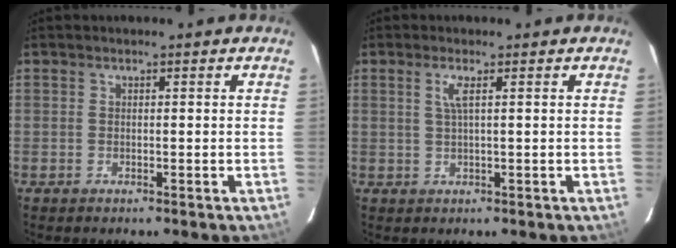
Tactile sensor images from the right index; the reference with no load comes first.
{"total": 1.9, "force": [0.7, 0.1, 1.8], "torque": [-0.037, 0.001, 0.013]}